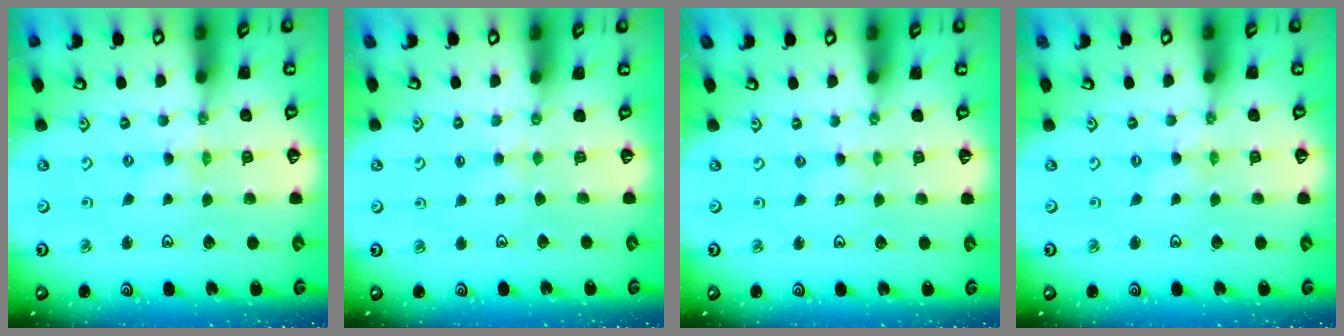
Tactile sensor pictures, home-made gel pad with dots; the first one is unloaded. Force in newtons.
{"total": 1.6, "press": 1.5, "slide": 0.4}
{"total": 0.6, "press": 0.6, "slide": 0.1}
{"total": 0.0}